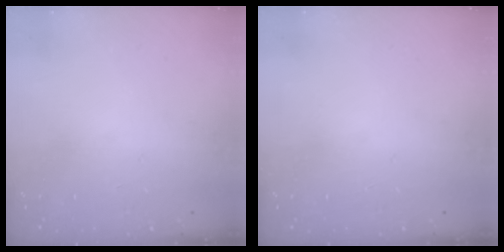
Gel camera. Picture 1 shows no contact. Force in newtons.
{"total": 0.0}